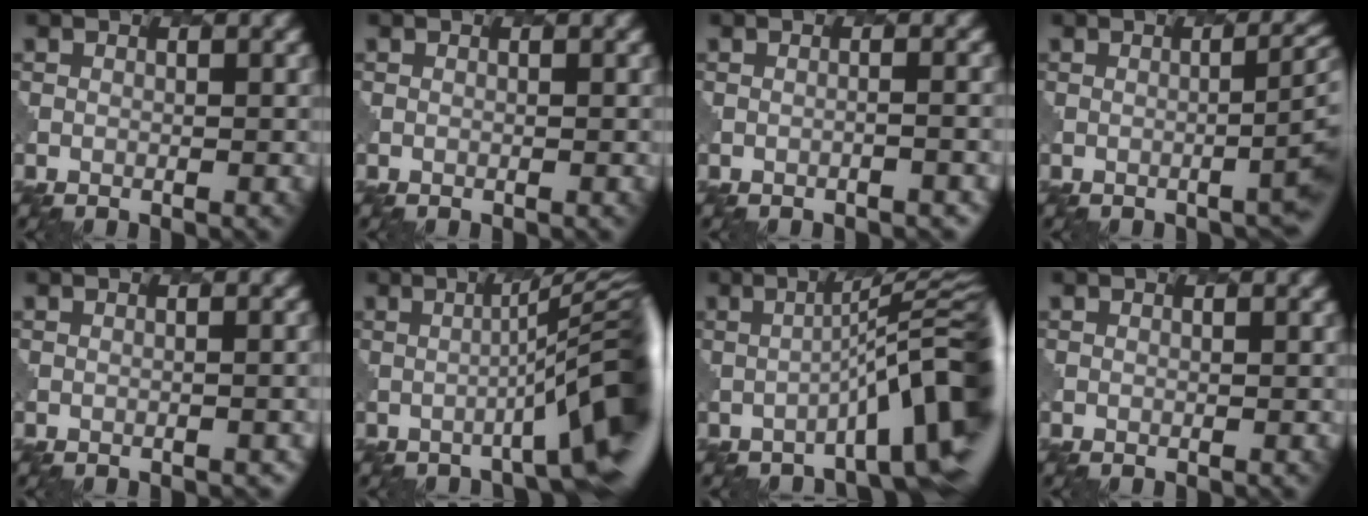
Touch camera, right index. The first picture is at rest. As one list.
[{"total": 0.0}, {"total": 0.5, "force": [-0.4, 0.1, 0.3], "torque": [0.001, 0.006, -0.016]}, {"total": 3.6, "force": [-1.1, 0.9, 3.4], "torque": [-0.029, 0.015, -0.014]}, {"total": 0.5, "force": [-0.1, 0.4, 0.4], "torque": [0.010, 0.005, -0.003]}, {"total": 8.9, "force": [-2.1, 1.0, 8.5], "torque": [-0.100, 0.018, -0.035]}, {"total": 8.7, "force": [-3.3, 1.4, 7.9], "torque": [-0.095, 0.015, -0.053]}, {"total": 0.0}]